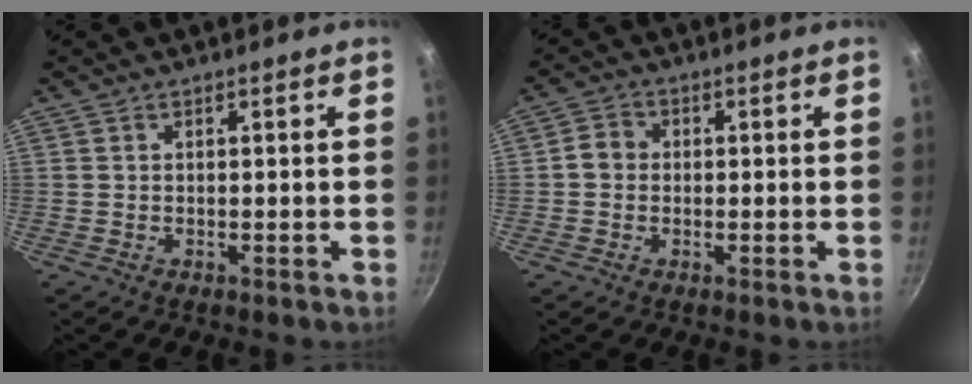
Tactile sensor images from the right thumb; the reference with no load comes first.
{"total": 3.3, "force": [-0.2, 2.9, 1.5], "torque": [-0.016, 0.009, -0.013]}